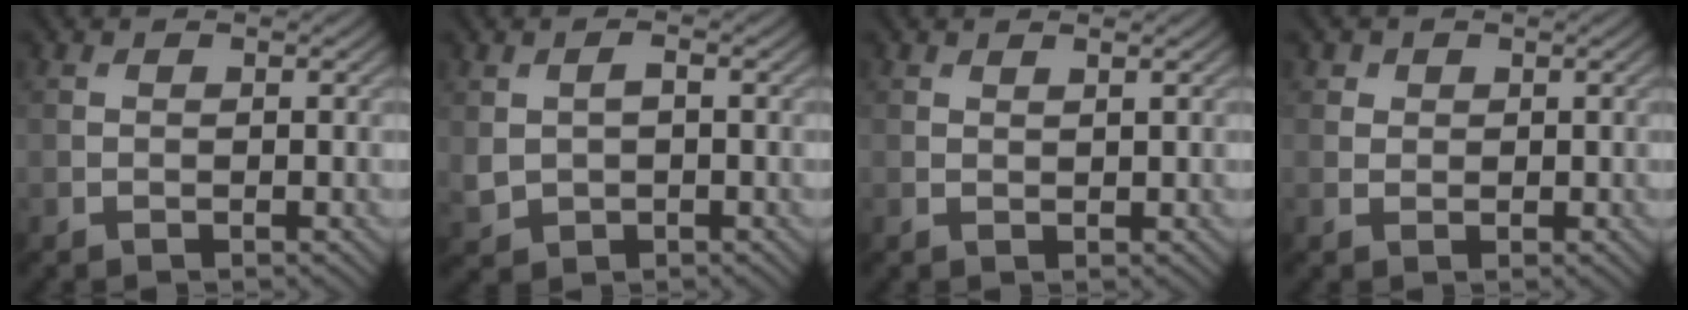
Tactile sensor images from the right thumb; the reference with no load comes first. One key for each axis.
{"total": 3.0, "fx": 0.1, "fy": 2.1, "fz": 2.0, "tx": -0.049, "ty": -0.003, "tz": 0.006}
{"total": 0.6, "fx": 0.5, "fy": 0.0, "fz": 0.3, "tx": -0.003, "ty": 0.000, "tz": 0.010}
{"total": 1.8, "fx": 0.9, "fy": 1.5, "fz": 0.4, "tx": -0.005, "ty": -0.009, "tz": 0.017}